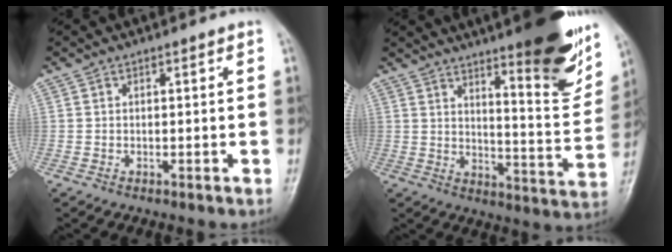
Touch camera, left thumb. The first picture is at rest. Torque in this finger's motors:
{"motor_torque": [3.09, 1.63, 1.67, -1.10, 0.10]}